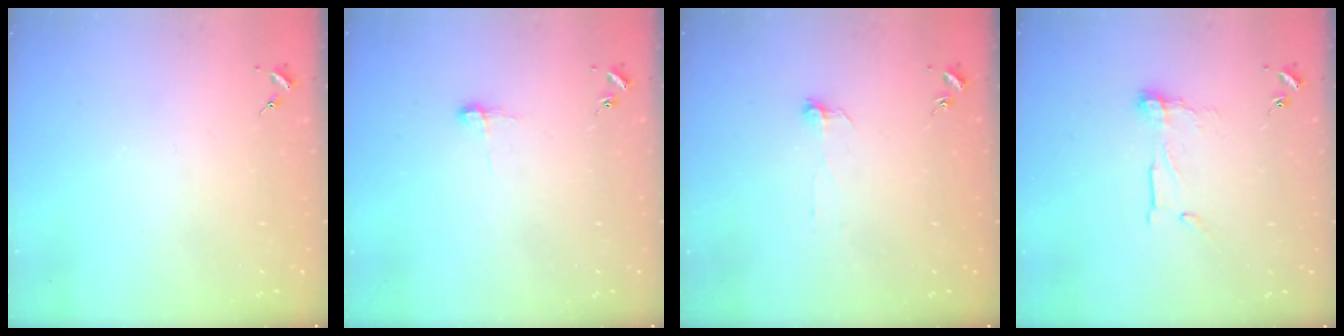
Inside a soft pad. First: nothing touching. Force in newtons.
{"total": 6.8, "press": 6.8, "slide": 0.7}
{"total": 4.0, "press": 4.0, "slide": 0.2}
{"total": 8.8, "press": 8.7, "slide": 0.7}